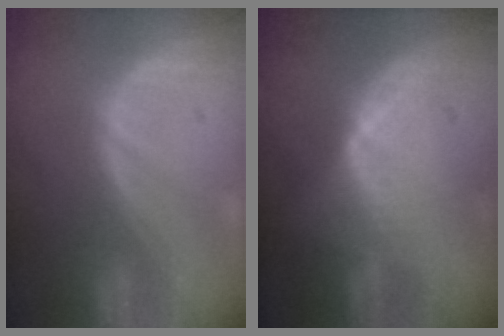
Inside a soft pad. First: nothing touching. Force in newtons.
{"total": 7.5, "press": 6.7, "slide": 3.3}